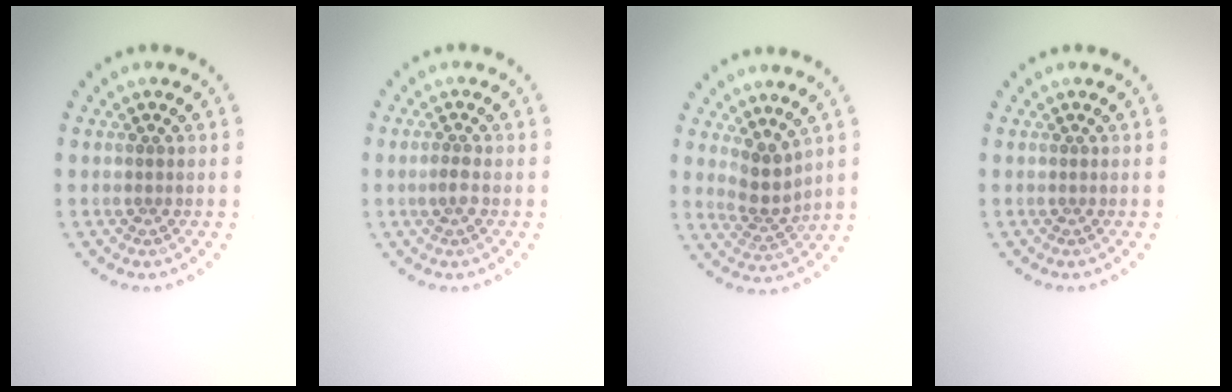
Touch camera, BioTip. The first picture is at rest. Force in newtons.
{"total": 1.2, "press": 1.0, "slide": 0.5}
{"total": 2.8, "press": 2.2, "slide": 1.8}
{"total": 0.0}